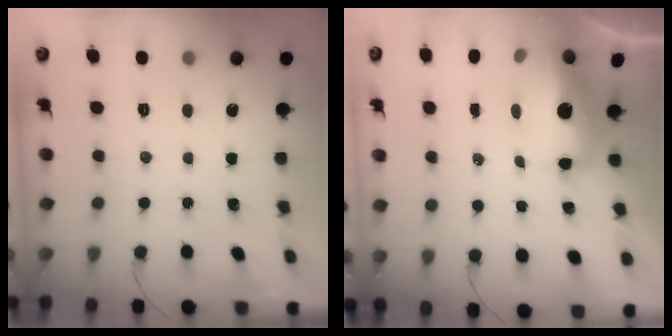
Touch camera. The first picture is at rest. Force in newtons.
{"total": 14.4, "press": 14.1, "slide": 2.7}